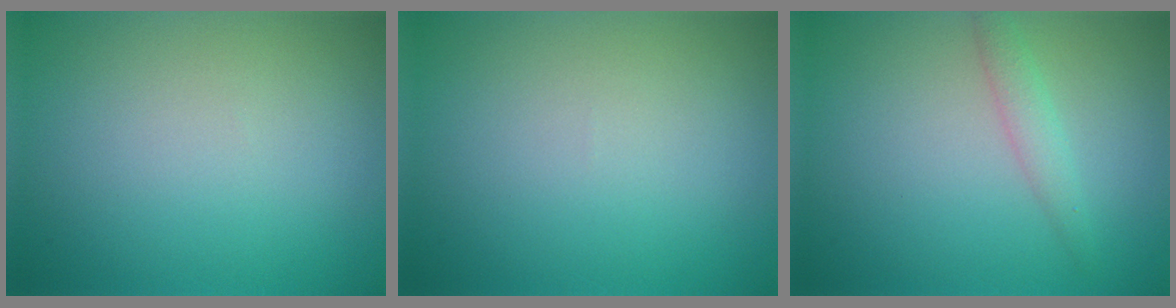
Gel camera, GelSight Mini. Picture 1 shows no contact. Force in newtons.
{"total": 0.0}
{"total": 1.6, "press": 1.6, "slide": 0.0}